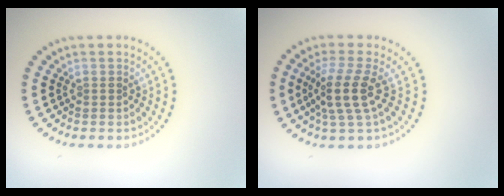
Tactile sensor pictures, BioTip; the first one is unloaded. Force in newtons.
{"total": 3.7, "press": 2.8, "slide": 2.4}